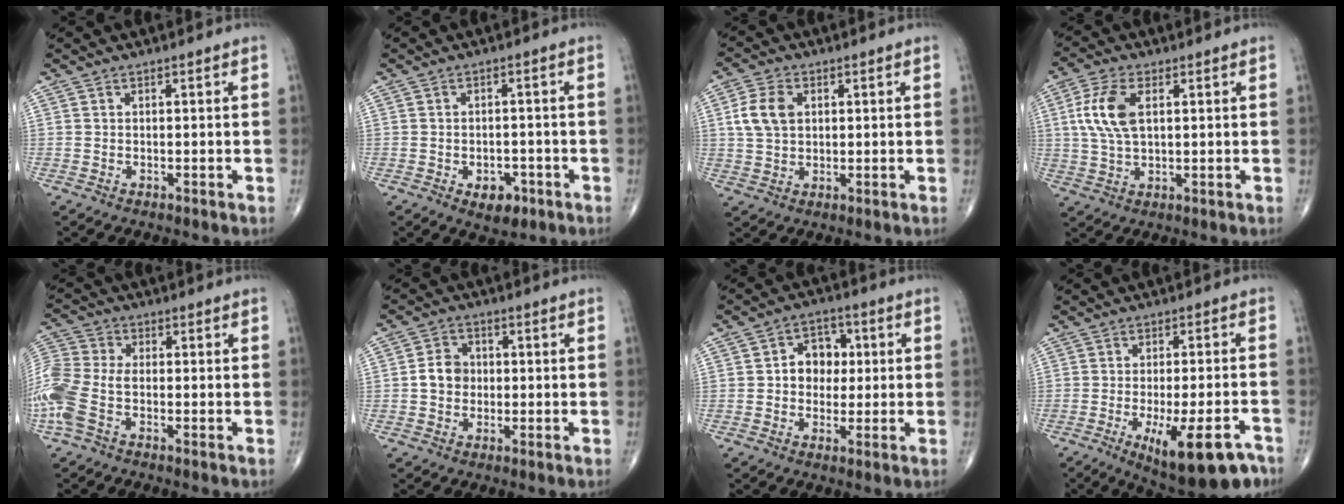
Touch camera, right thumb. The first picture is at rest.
{"total": 4.8, "force": [-2.2, 3.1, 3.0], "torque": [-0.022, 0.012, -0.025]}
{"total": 6.9, "force": [1.6, 4.8, 4.7], "torque": [-0.087, 0.002, 0.029]}
{"total": 8.8, "force": [2.0, 4.6, 7.3], "torque": [-0.163, 0.003, 0.039]}
{"total": 12.3, "force": [-3.3, 7.0, 9.6], "torque": [-0.254, 0.017, -0.068]}
{"total": 5.0, "force": [-0.2, 4.3, 2.5], "torque": [-0.031, 0.013, -0.010]}
{"total": 7.3, "force": [0.7, 5.9, 4.3], "torque": [-0.025, 0.013, 0.003]}
{"total": 14.7, "force": [-7.8, 4.9, 11.5], "torque": [-0.136, 0.020, -0.103]}